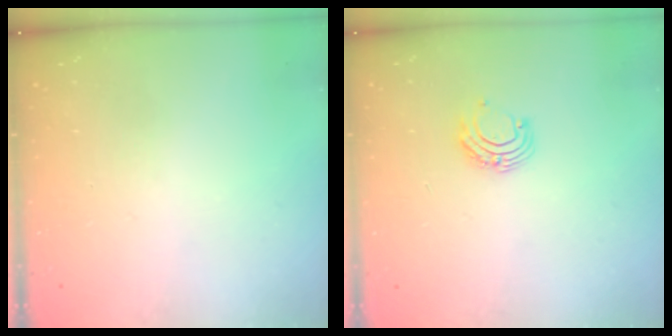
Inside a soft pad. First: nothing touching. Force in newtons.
{"total": 7.3, "press": 7.3, "slide": 0.9}